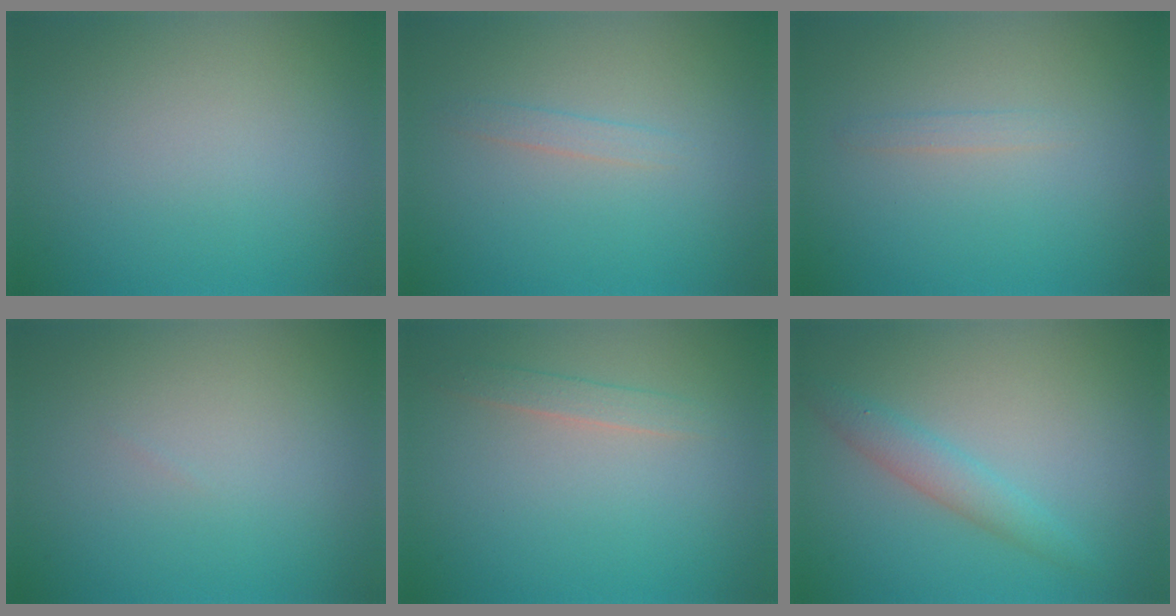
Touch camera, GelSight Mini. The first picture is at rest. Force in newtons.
{"total": 0.9, "press": 0.8, "slide": 0.1}
{"total": 0.8, "press": 0.8, "slide": 0.0}
{"total": 0.0}
{"total": 1.3, "press": 1.3, "slide": 0.1}
{"total": 2.3, "press": 2.3, "slide": 0.1}